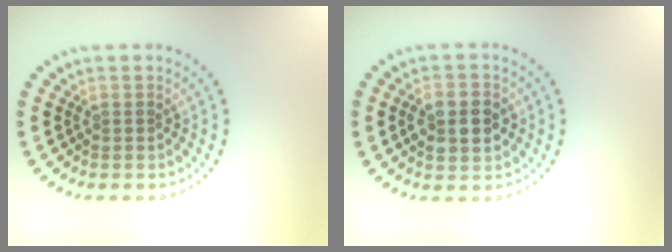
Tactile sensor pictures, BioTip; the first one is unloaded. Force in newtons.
{"total": 4.2, "press": 4.2, "slide": 0.1}